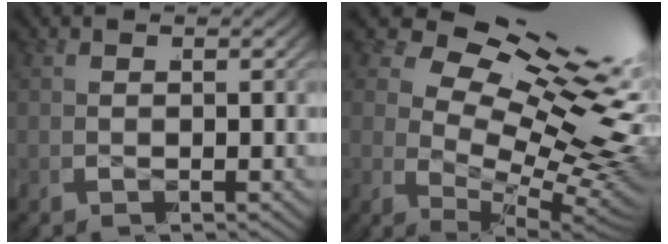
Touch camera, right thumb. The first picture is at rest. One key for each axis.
{"total": 17.8, "fx": 0.8, "fy": 10.6, "fz": 14.3, "tx": -0.223, "ty": -0.037, "tz": 0.022}